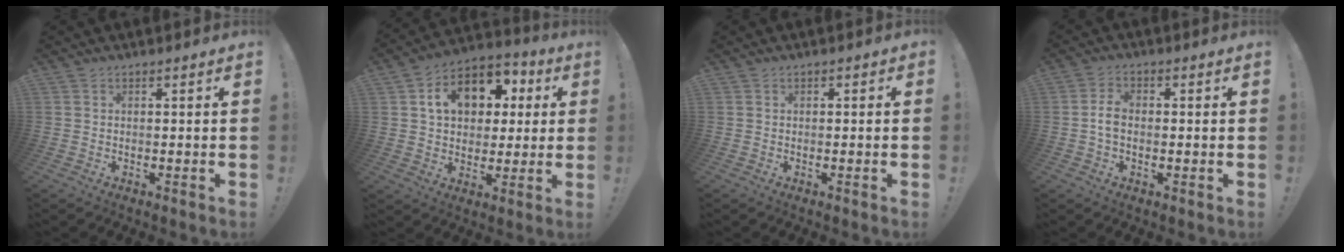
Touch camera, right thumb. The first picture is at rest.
{"total": 14.4, "force": [4.6, 10.8, 8.4], "torque": [-0.130, -0.007, 0.090]}
{"total": 0.8, "force": [-0.6, 0.6, 0.2], "torque": [-0.001, 0.002, -0.010]}
{"total": 4.2, "force": [-0.4, 2.7, 3.3], "torque": [-0.064, 0.010, -0.007]}